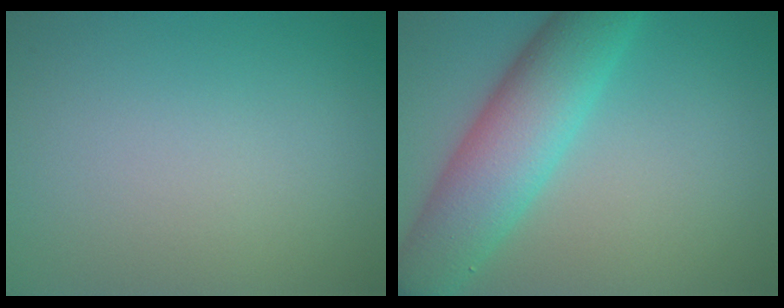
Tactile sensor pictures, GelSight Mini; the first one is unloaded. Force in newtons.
{"total": 8.0, "press": 8.0, "slide": 0.1}